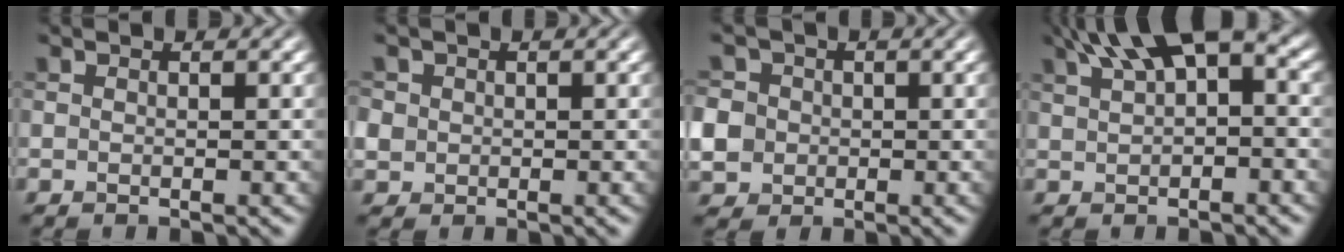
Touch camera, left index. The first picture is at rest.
{"total": 2.0, "force": [0.2, 1.9, 0.5], "torque": [-0.012, 0.004, 0.003]}
{"total": 6.1, "force": [-1.0, 5.6, 2.2], "torque": [-0.060, 0.011, -0.038]}
{"total": 8.5, "force": [4.1, 3.4, 6.7], "torque": [-0.115, 0.027, 0.063]}